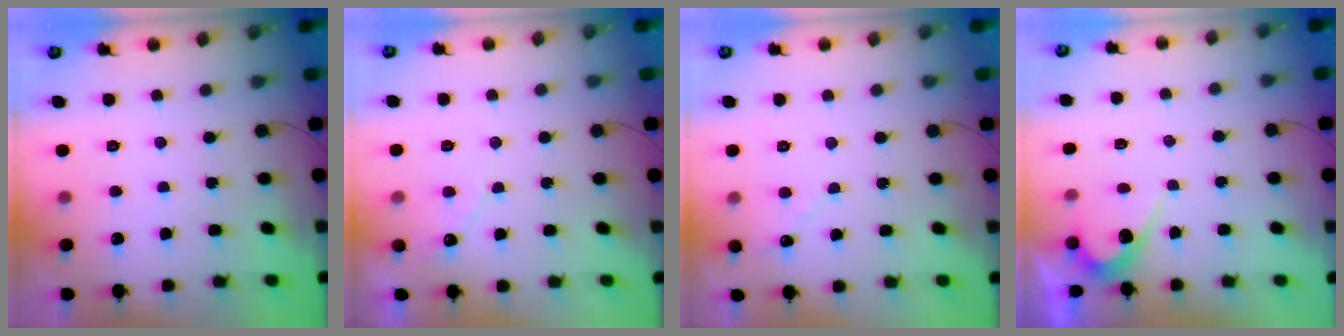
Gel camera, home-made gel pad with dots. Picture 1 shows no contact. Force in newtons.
{"total": 3.1, "press": 3.1, "slide": 0.2}
{"total": 2.7, "press": 2.7, "slide": 0.3}
{"total": 5.3, "press": 5.3, "slide": 0.2}